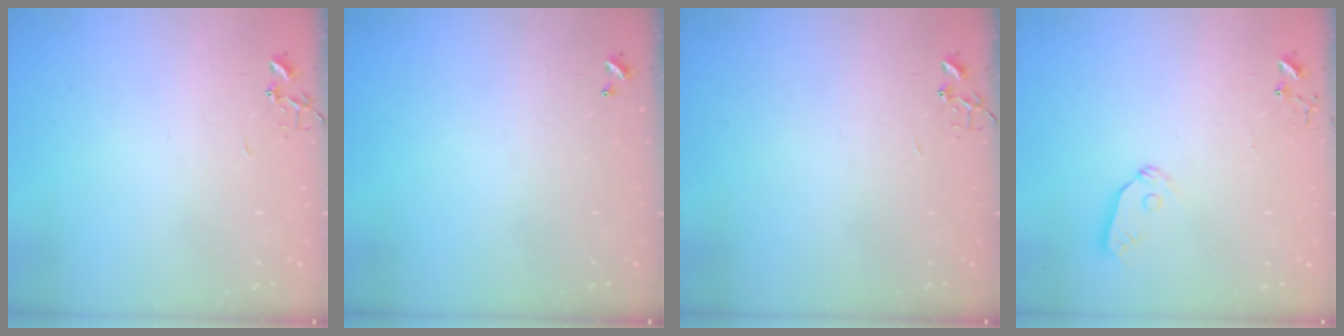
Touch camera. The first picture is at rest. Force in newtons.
{"total": 0.0}
{"total": 0.0}
{"total": 6.5, "press": 6.5, "slide": 0.2}